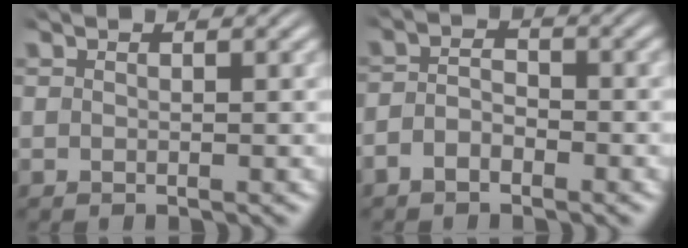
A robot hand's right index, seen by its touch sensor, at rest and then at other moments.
{"total": 2.8, "force": [-1.8, 1.8, 1.3], "torque": [-0.025, -0.002, -0.033]}